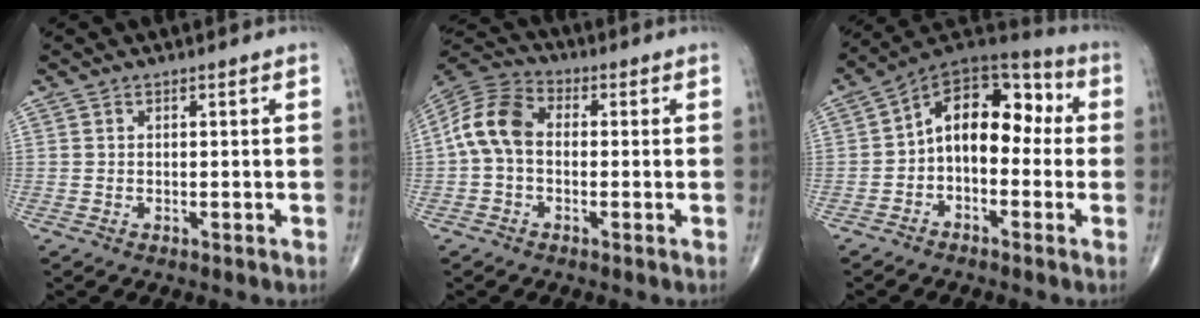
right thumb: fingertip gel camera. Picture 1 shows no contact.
{"total": 9.7, "force": [-0.3, 6.7, 7.0], "torque": [-0.134, 0.028, -0.021]}
{"total": 13.8, "force": [-0.5, 8.7, 10.7], "torque": [-0.122, 0.053, -0.026]}